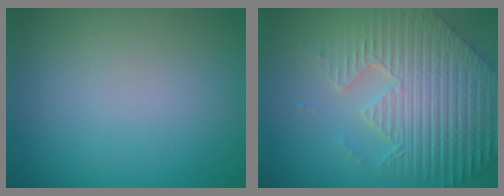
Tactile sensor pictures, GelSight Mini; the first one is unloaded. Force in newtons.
{"total": 8.8, "press": 6.5, "slide": 6.0}